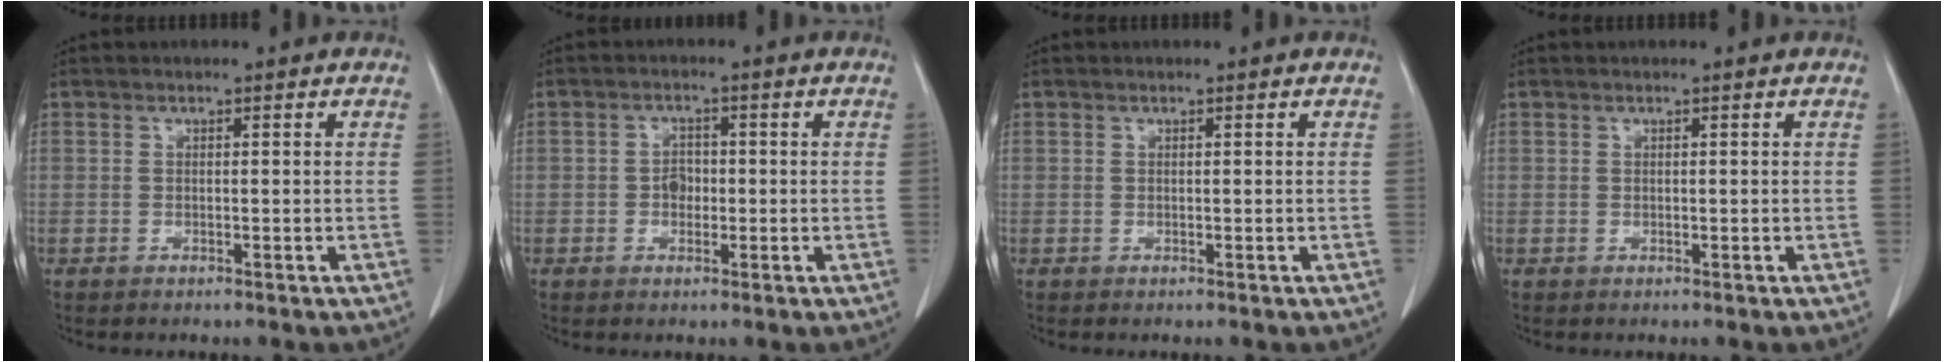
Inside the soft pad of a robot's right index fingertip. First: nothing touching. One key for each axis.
{"total": 2.2, "fx": -0.4, "fy": 1.7, "fz": 1.4, "tx": -0.016, "ty": 0.009, "tz": -0.005}
{"total": 0.0}
{"total": 0.0}